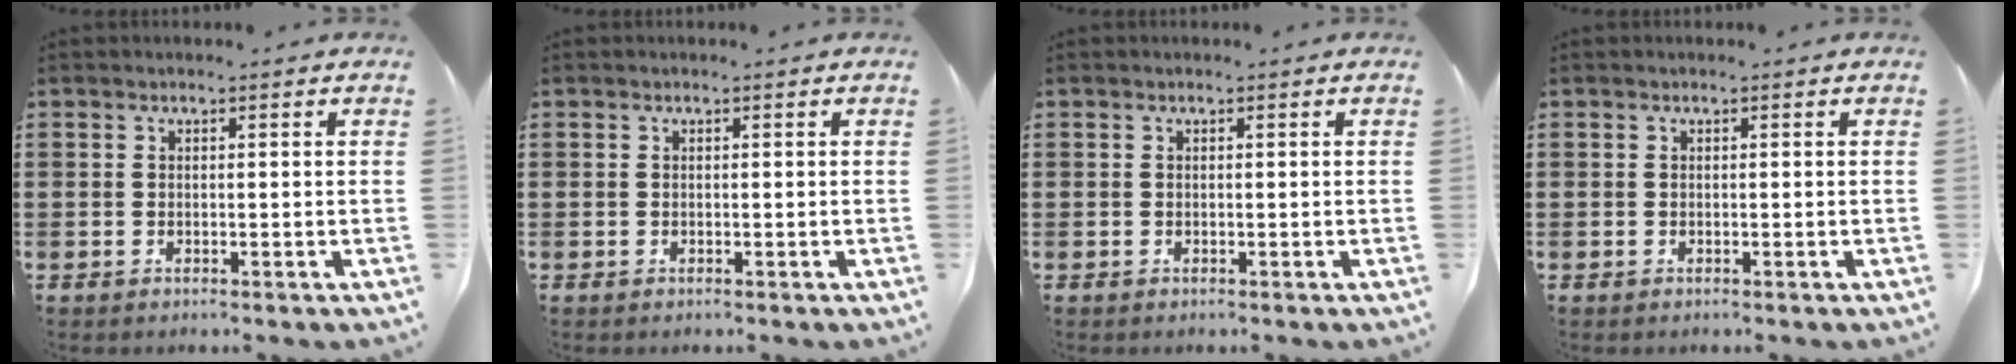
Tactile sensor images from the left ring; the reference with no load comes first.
{"total": 0.0}
{"total": 0.0}
{"total": 0.0}